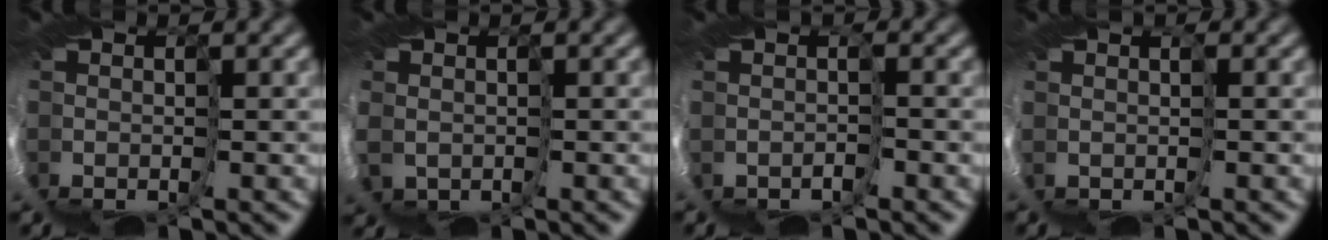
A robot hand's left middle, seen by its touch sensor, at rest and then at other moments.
{"total": 3.1, "force": [0.0, 3.0, 0.9], "torque": [-0.054, -0.009, -0.002]}
{"total": 2.3, "force": [-1.4, -1.7, -0.7], "torque": [0.022, -0.009, 0.010]}
{"total": 0.8, "force": [0.3, -0.7, 0.1], "torque": [0.004, -0.001, 0.018]}